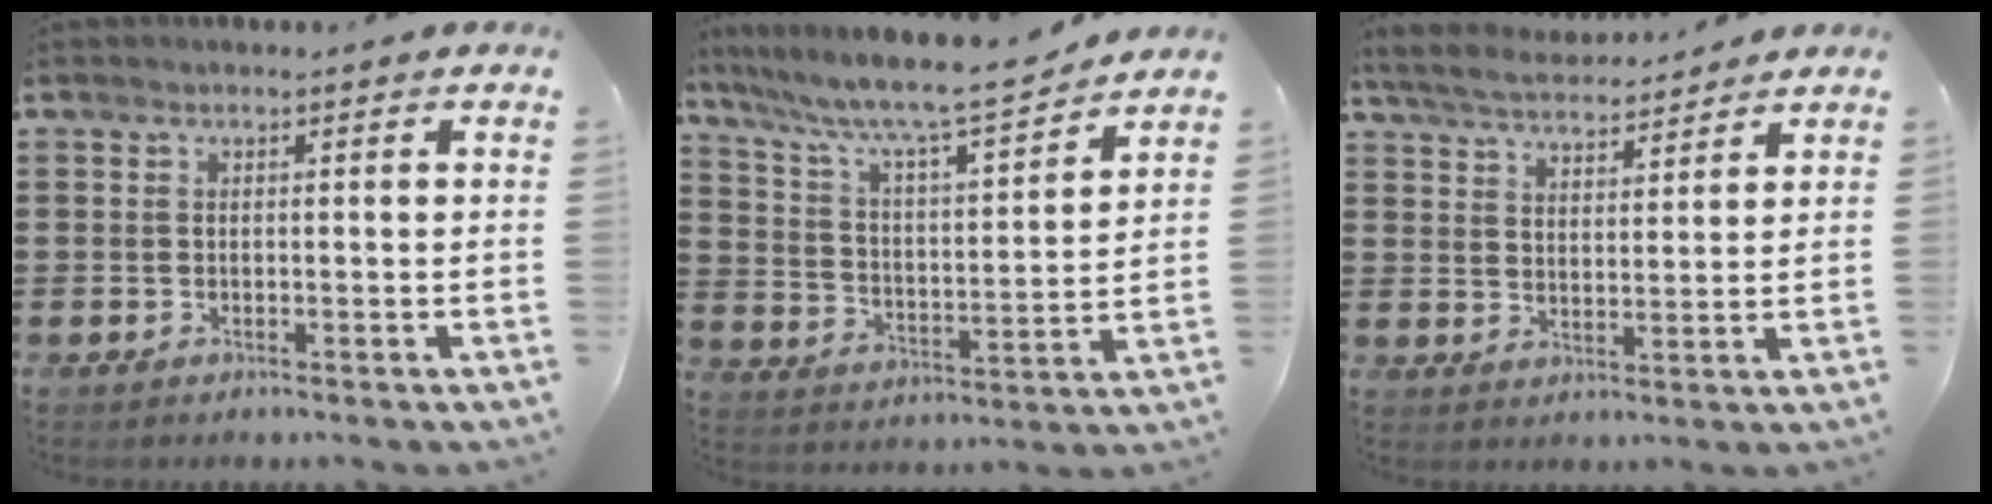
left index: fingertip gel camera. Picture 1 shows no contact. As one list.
[{"total": 7.8, "force": [6.8, 0.5, 3.8], "torque": [-0.102, -0.045, 0.108]}, {"total": 5.0, "force": [4.8, 0.7, 1.0], "torque": [-0.040, -0.021, 0.085]}]